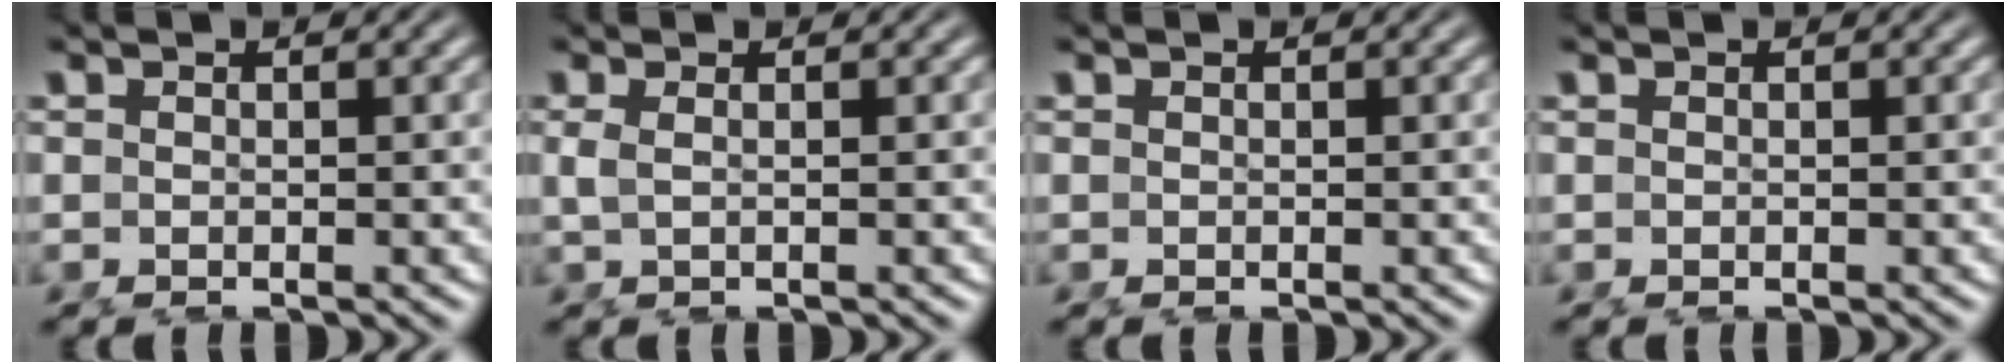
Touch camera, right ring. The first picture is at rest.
{"total": 1.1, "force": [0.0, -0.2, 1.1], "torque": [-0.032, -0.010, 0.009]}
{"total": 0.0}
{"total": 0.0}